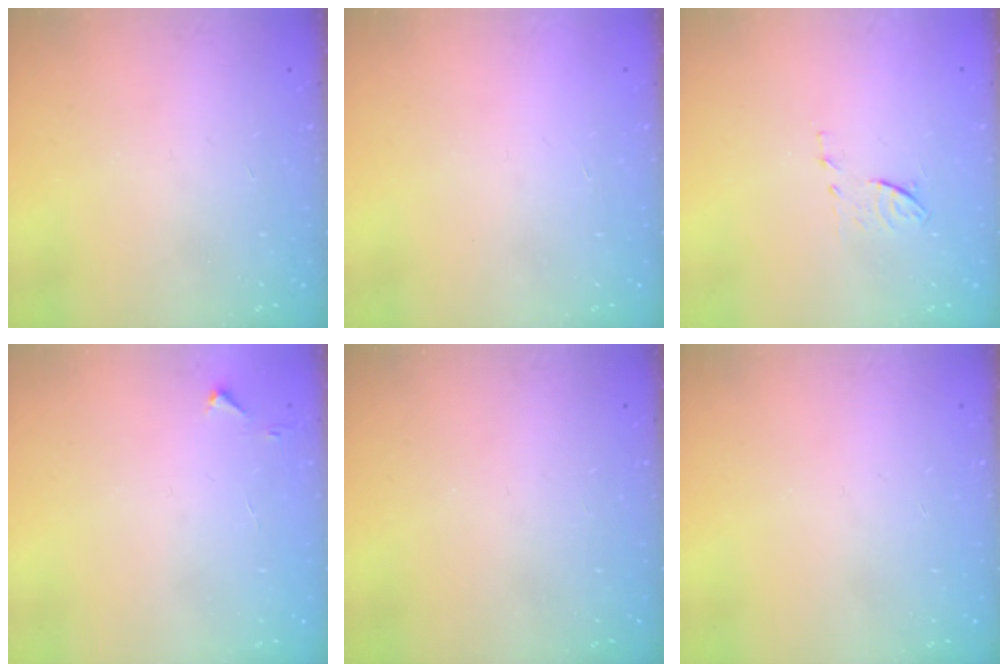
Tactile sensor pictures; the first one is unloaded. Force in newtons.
{"total": 1.5, "press": 1.5, "slide": 0.1}
{"total": 6.2, "press": 6.1, "slide": 1.0}
{"total": 2.8, "press": 2.8, "slide": 0.4}
{"total": 0.0}
{"total": 0.0}